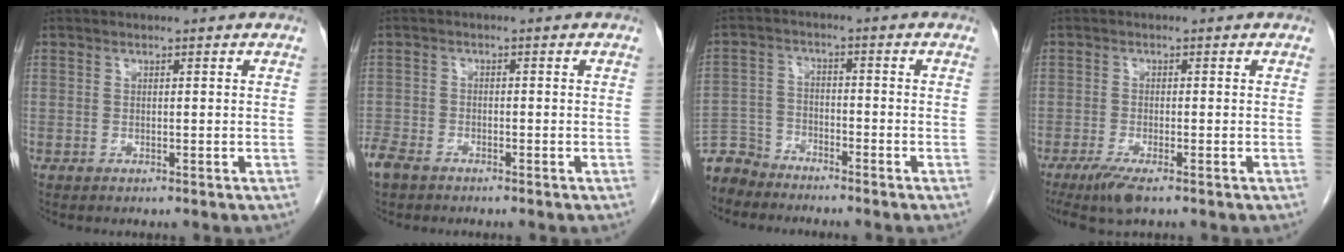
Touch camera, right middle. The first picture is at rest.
{"total": 3.6, "force": [-3.0, 1.5, 1.3], "torque": [-0.028, -0.003, -0.056]}
{"total": 5.7, "force": [-5.5, 1.6, -0.3], "torque": [0.011, -0.004, -0.110]}
{"total": 4.4, "force": [-3.0, 0.6, 3.2], "torque": [-0.063, -0.013, -0.054]}